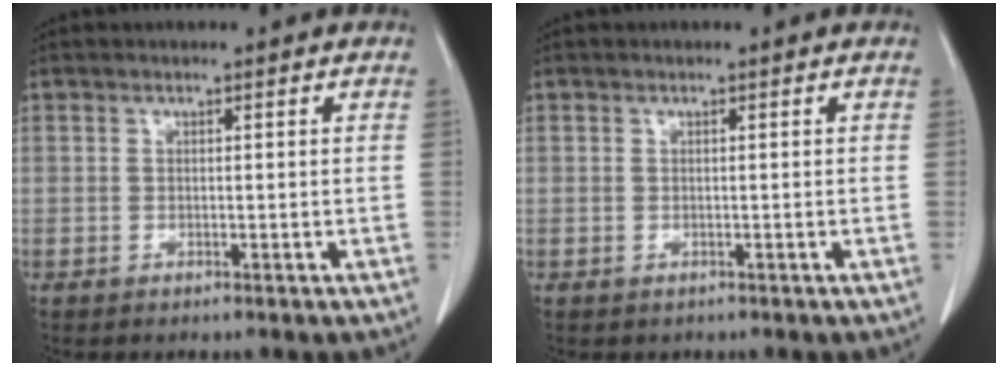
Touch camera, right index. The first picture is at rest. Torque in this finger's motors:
{"motor_torque": [-0.35, -0.25, -0.33, -0.13]}